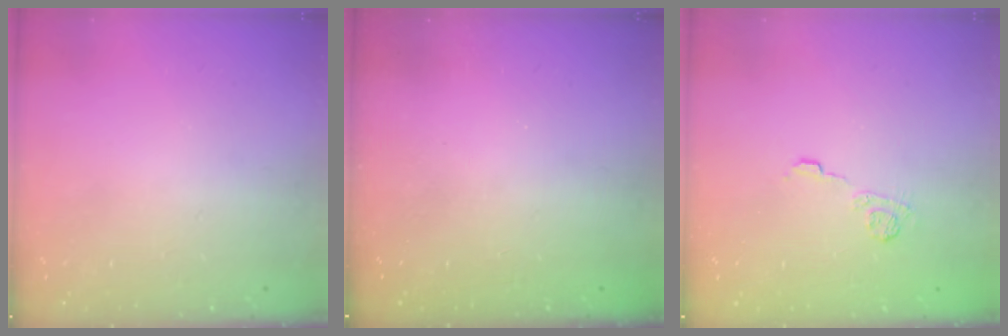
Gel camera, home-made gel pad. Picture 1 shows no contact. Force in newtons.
{"total": 2.4, "press": 2.2, "slide": 0.8}
{"total": 6.9, "press": 6.9, "slide": 0.4}